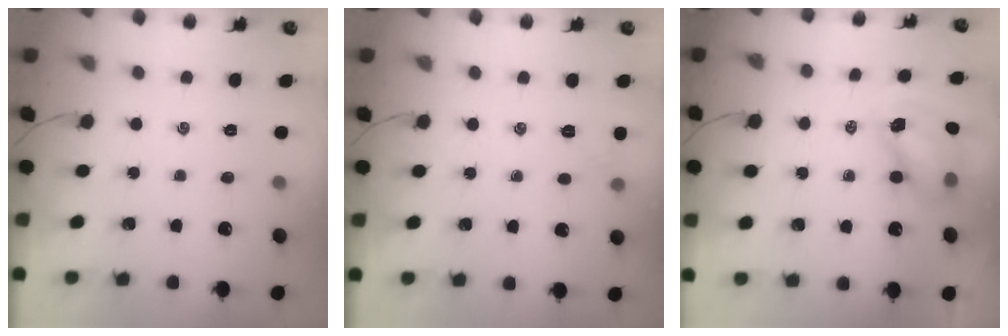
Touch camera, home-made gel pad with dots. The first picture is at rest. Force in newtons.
{"total": 3.8, "press": 3.7, "slide": 1.1}
{"total": 8.6, "press": 8.4, "slide": 1.9}